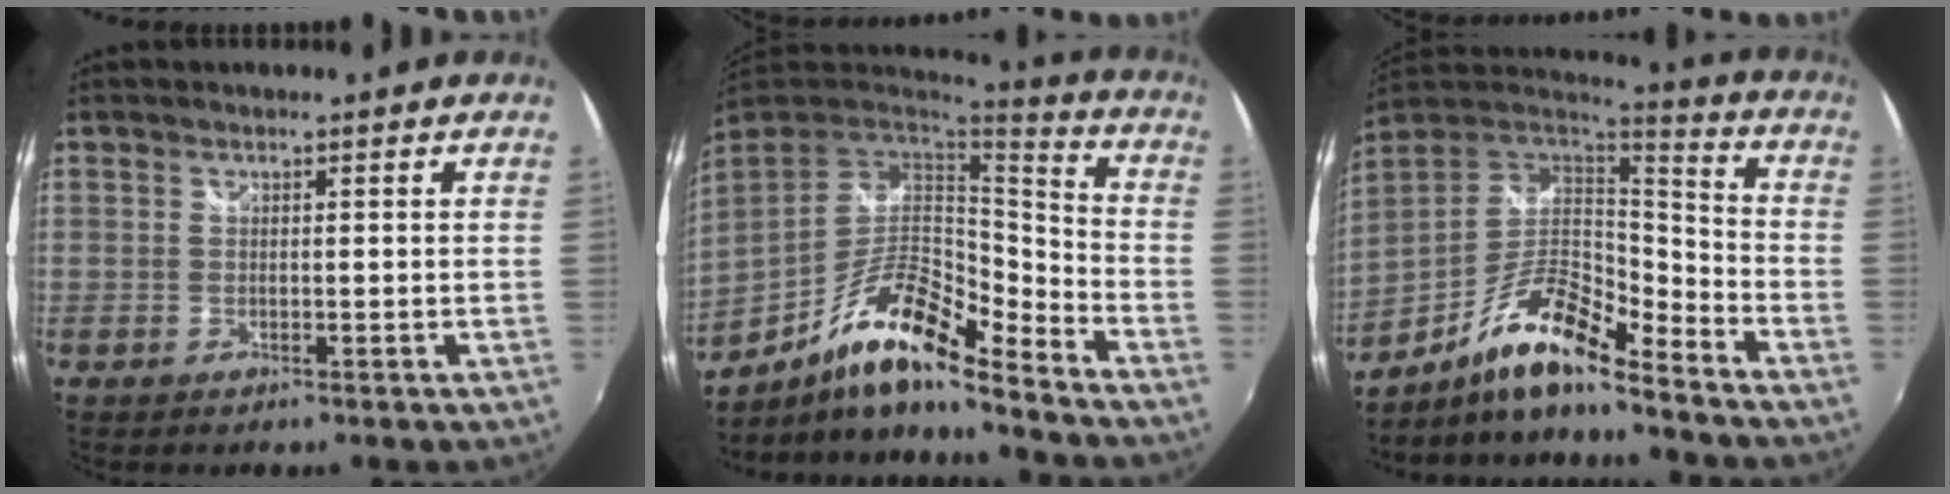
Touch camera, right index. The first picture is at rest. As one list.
[{"total": 16.5, "force": [-10.7, 3.3, 12.1], "torque": [-0.227, -0.012, -0.206]}, {"total": 14.6, "force": [-10.1, 2.8, 10.2], "torque": [-0.197, -0.005, -0.197]}]